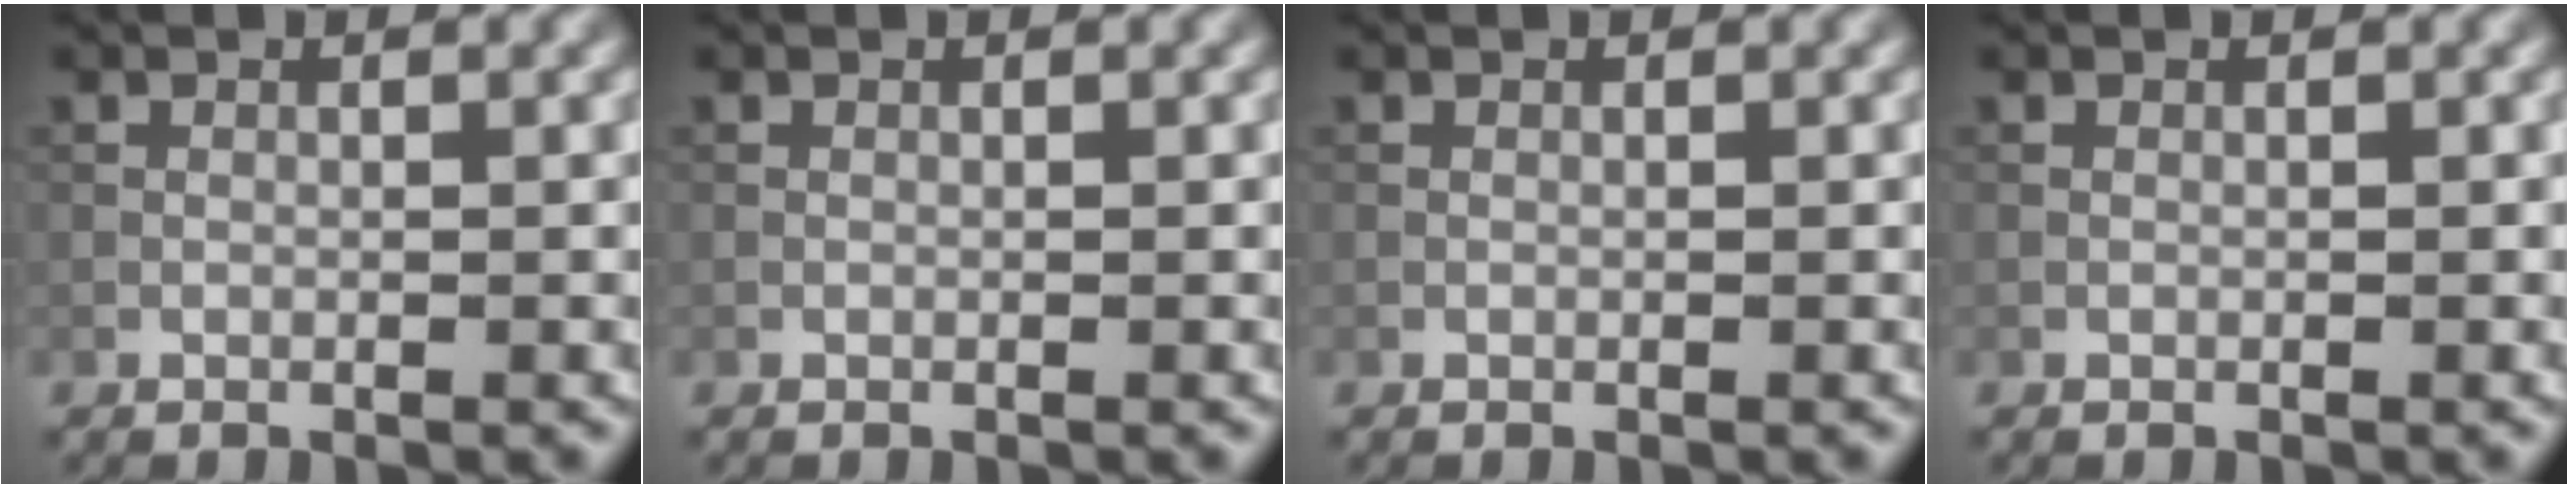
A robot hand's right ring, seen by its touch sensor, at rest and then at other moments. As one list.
[{"total": 0.0}, {"total": 0.0}, {"total": 0.0}]